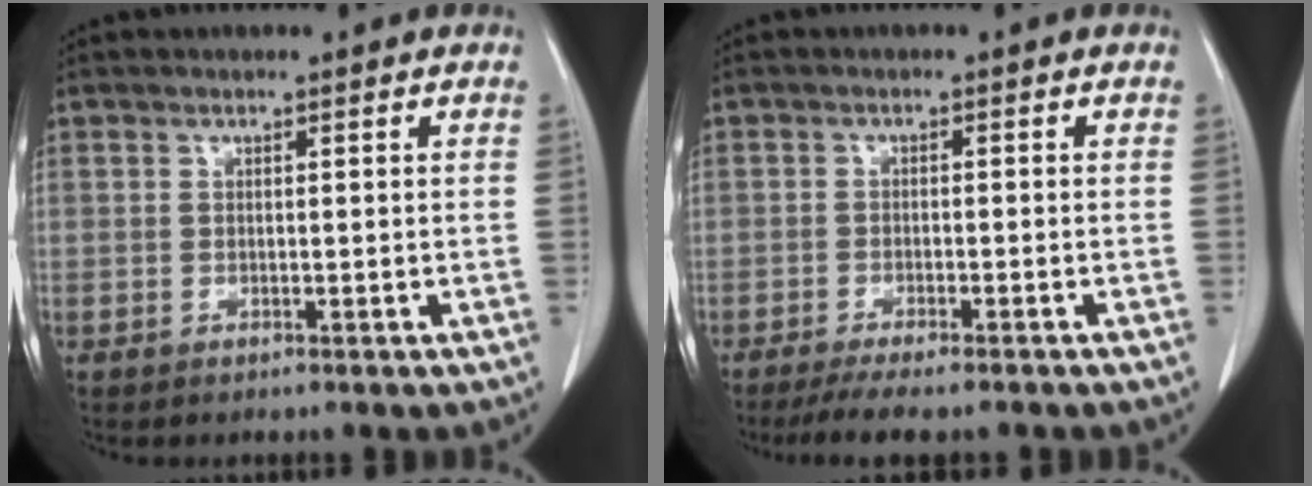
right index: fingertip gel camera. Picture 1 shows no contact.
{"total": 7.8, "force": [-6.6, 0.9, 4.1], "torque": [-0.054, -0.013, -0.101]}